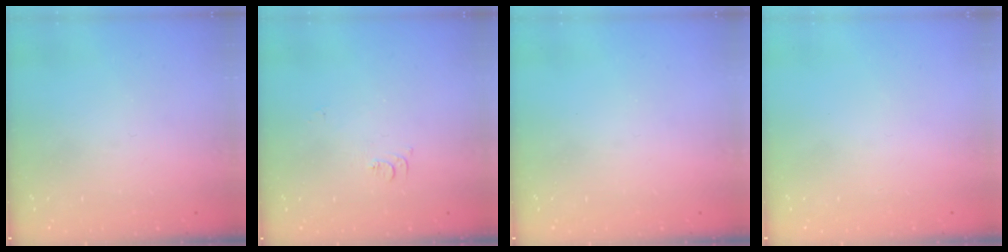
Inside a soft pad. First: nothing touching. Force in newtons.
{"total": 5.2, "press": 5.1, "slide": 0.6}
{"total": 0.0}
{"total": 1.5, "press": 1.5, "slide": 0.1}